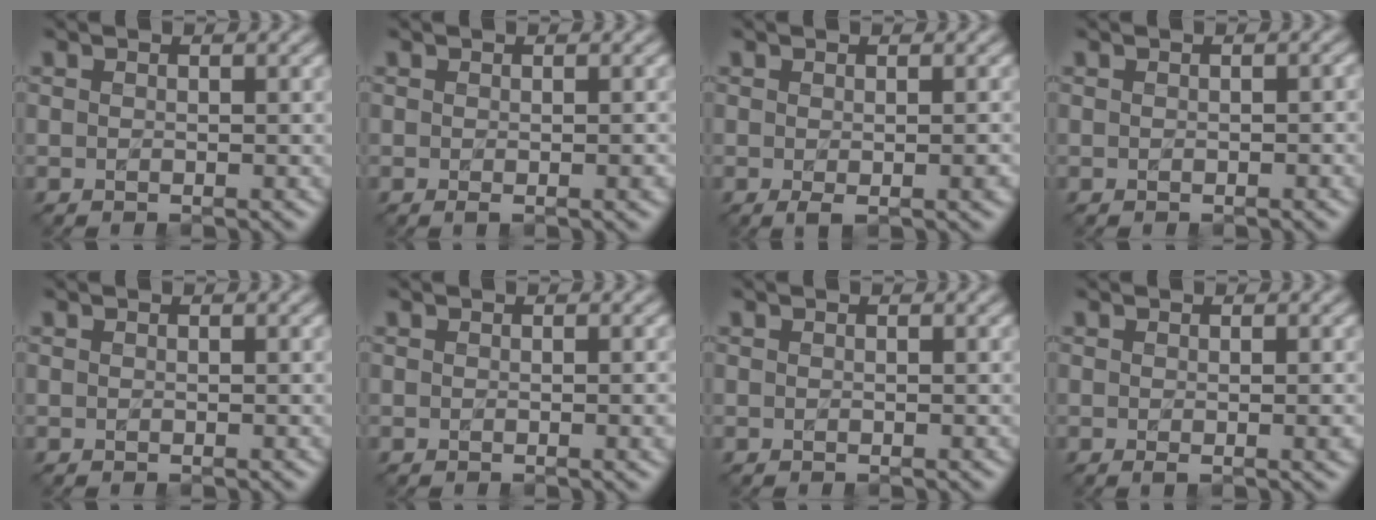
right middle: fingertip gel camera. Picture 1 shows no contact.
{"total": 1.3, "force": [-0.3, 0.2, 1.2], "torque": [-0.013, -0.004, -0.003]}
{"total": 1.7, "force": [-0.4, 0.3, 1.6], "torque": [-0.023, -0.004, -0.004]}
{"total": 0.6, "force": [-0.2, 0.1, 0.5], "torque": [-0.006, 0.003, -0.001]}
{"total": 0.0}
{"total": 1.5, "force": [-0.1, 0.4, 1.4], "torque": [-0.013, -0.003, -0.003]}
{"total": 0.0}
{"total": 1.5, "force": [-0.1, 0.3, 1.5], "torque": [-0.017, -0.003, -0.002]}